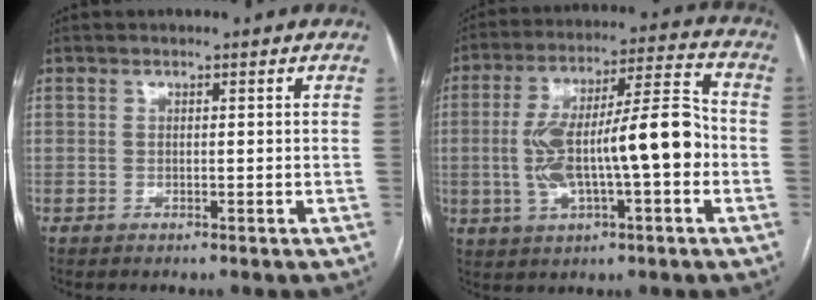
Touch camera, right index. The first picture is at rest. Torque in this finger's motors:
{"motor_torque": [0.73, -0.15, 0.99, 0.21]}